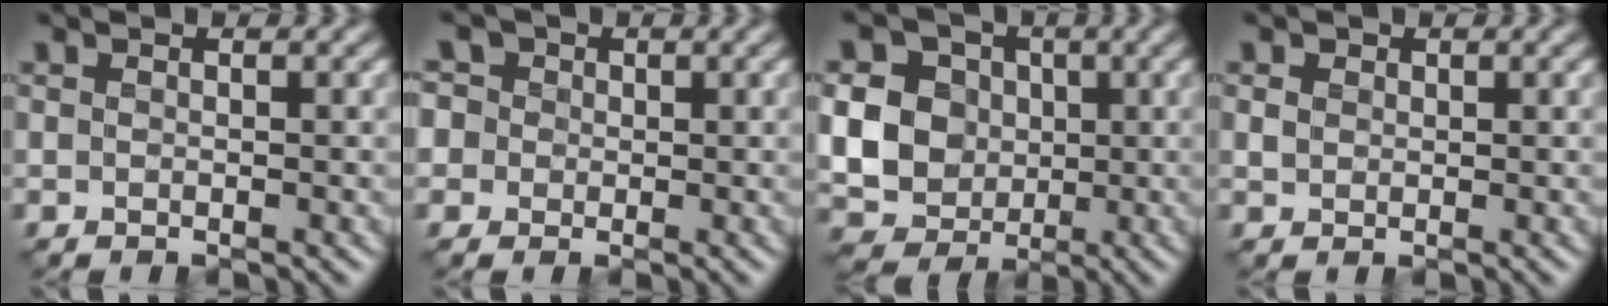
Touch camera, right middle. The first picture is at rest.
{"total": 5.3, "force": [2.1, 4.4, 2.1], "torque": [-0.048, 0.021, 0.012]}
{"total": 11.3, "force": [0.8, 10.1, 5.0], "torque": [-0.109, 0.013, -0.002]}
{"total": 1.0, "force": [0.4, 0.9, 0.2], "torque": [-0.006, -0.001, 0.007]}